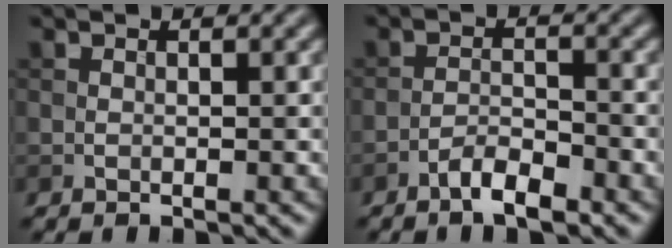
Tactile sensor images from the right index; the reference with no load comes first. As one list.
[{"total": 2.9, "force": [-2.1, 0.7, 1.8], "torque": [-0.032, 0.007, -0.042]}]